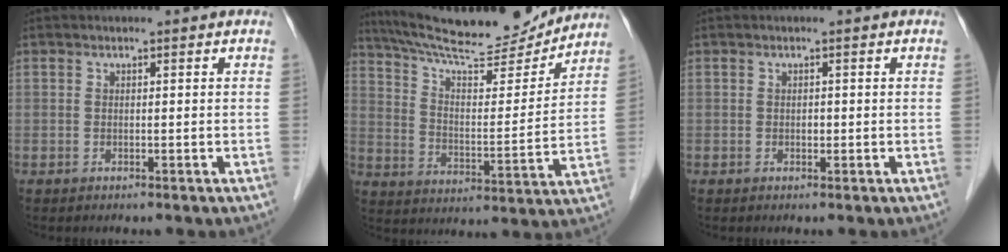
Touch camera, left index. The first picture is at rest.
{"total": 18.9, "force": [17.5, 2.2, 6.7], "torque": [-0.117, -0.006, 0.269]}
{"total": 0.6, "force": [-0.1, 0.4, 0.4], "torque": [-0.007, 0.002, -0.003]}